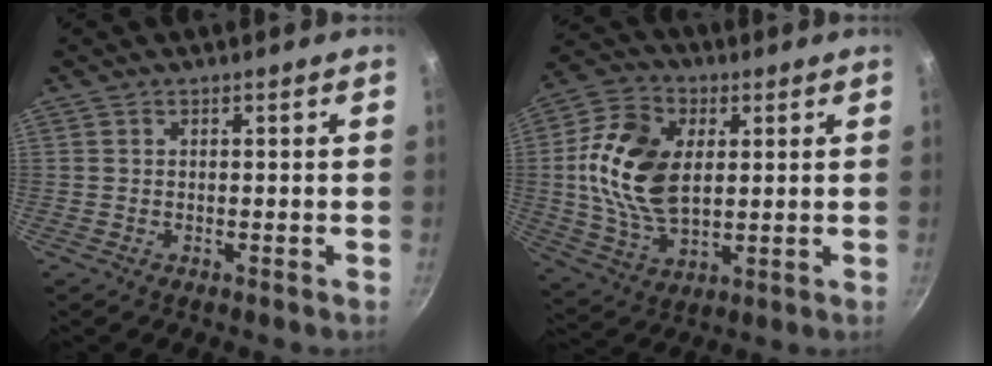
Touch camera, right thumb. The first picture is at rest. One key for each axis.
{"total": 17.1, "fx": 2.4, "fy": 10.8, "fz": 13.0, "tx": -0.229, "ty": -0.004, "tz": 0.041}